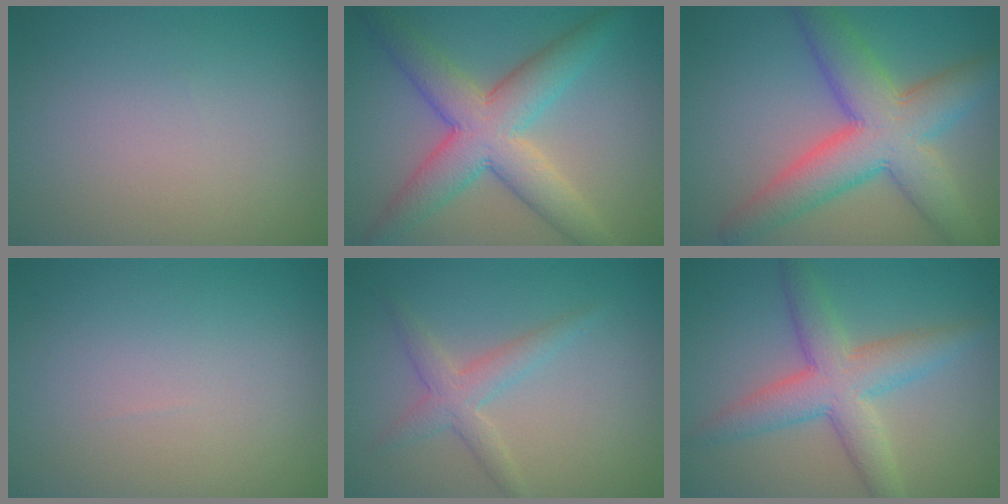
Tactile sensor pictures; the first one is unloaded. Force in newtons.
{"total": 7.7, "press": 7.7, "slide": 0.1}
{"total": 8.6, "press": 8.6, "slide": 0.4}
{"total": 0.0}
{"total": 2.7, "press": 2.7, "slide": 0.1}
{"total": 5.5, "press": 5.5, "slide": 0.1}